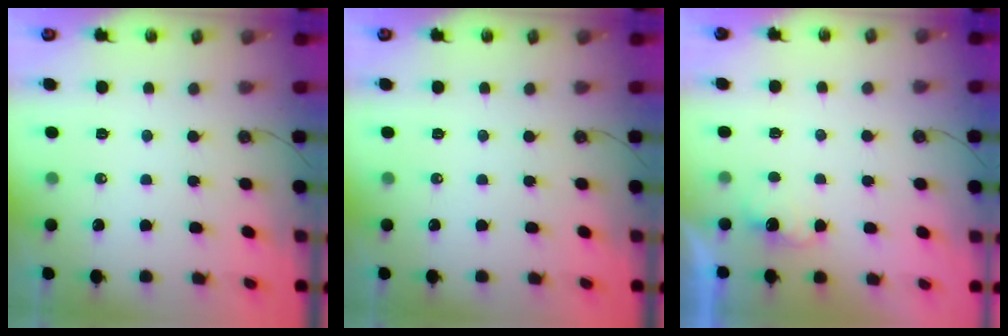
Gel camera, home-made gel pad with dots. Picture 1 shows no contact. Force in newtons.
{"total": 0.0}
{"total": 2.2, "press": 2.1, "slide": 0.8}